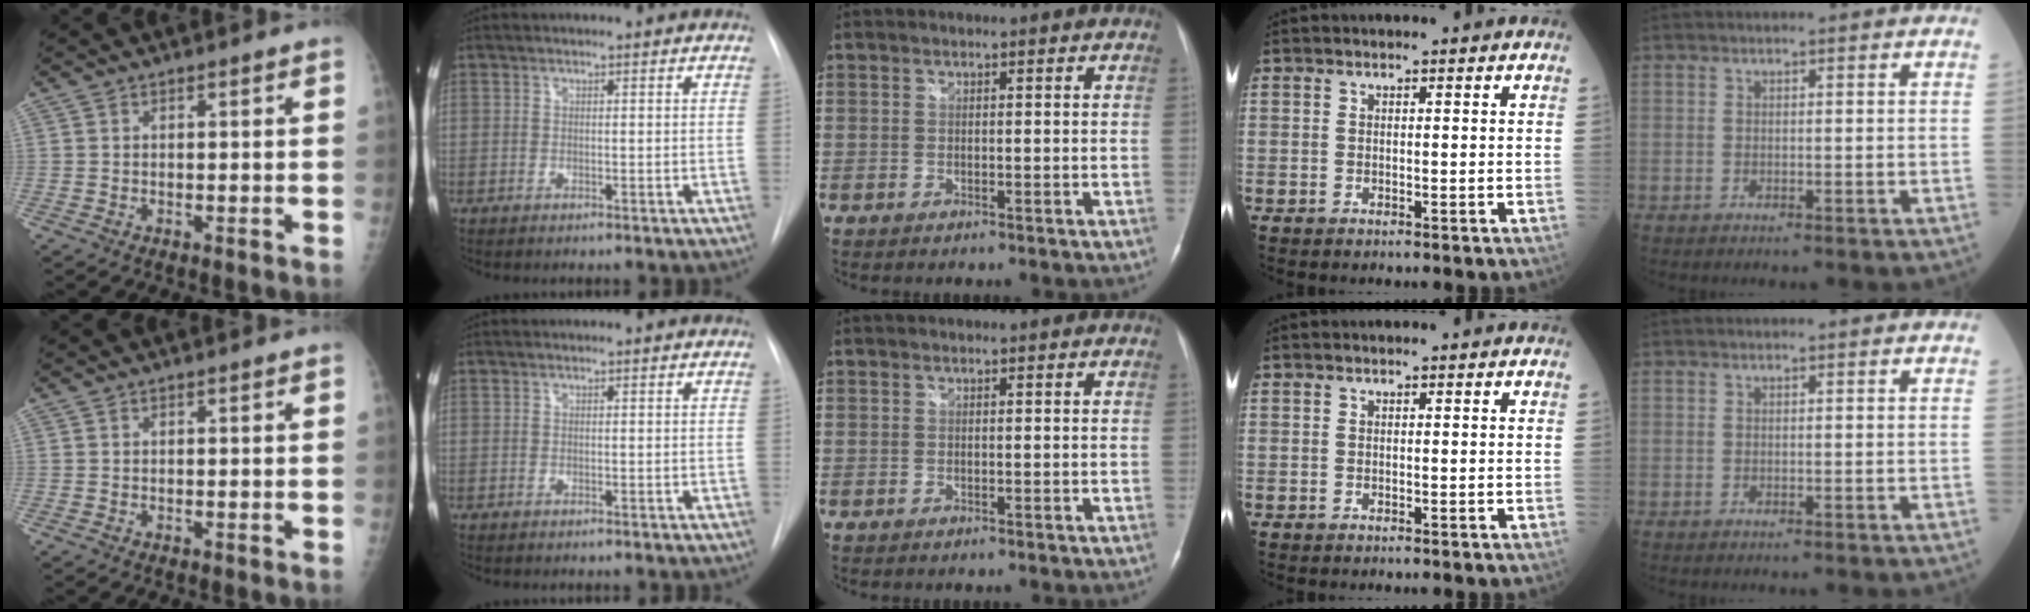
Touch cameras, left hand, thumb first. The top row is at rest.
{}